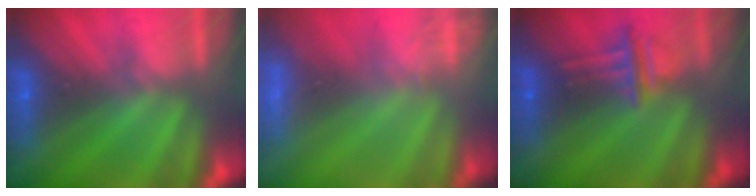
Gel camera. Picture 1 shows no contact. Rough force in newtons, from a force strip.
{"total": 2.4}
{"total": 2.8}